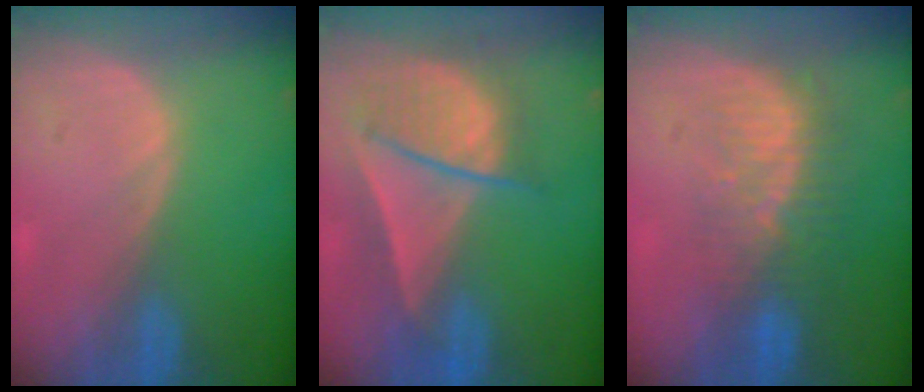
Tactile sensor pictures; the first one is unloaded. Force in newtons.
{"total": 8.2, "press": 7.5, "slide": 3.3}
{"total": 8.4, "press": 7.5, "slide": 3.8}